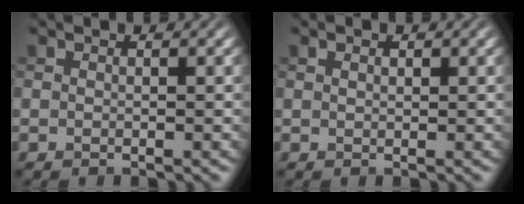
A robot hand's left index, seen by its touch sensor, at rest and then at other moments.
{"total": 0.7, "force": [0.4, 0.4, 0.4], "torque": [-0.008, 0.001, 0.008]}